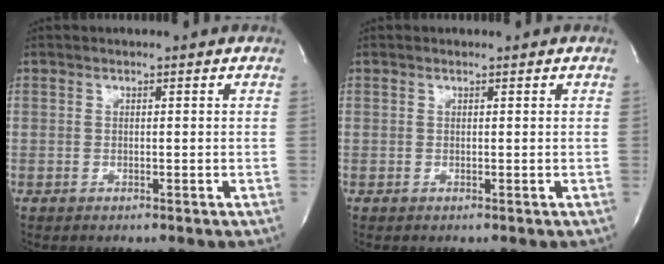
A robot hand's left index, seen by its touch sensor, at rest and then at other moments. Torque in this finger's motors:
{"motor_torque": [0.04, 0.01, -0.03, -0.01]}